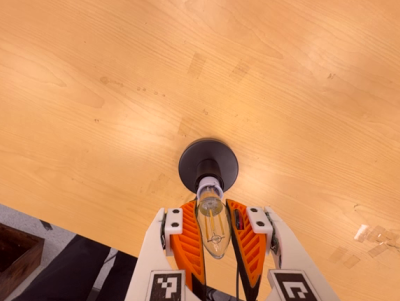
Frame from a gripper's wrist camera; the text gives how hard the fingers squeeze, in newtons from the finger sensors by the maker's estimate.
{"total": 21.3, "left": 24.0, "right": 18.6}